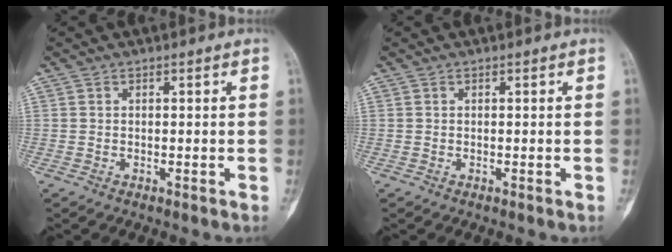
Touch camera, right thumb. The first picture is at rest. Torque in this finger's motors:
{"motor_torque": [0.22, 0.14, -0.02, -0.05, 0.01]}